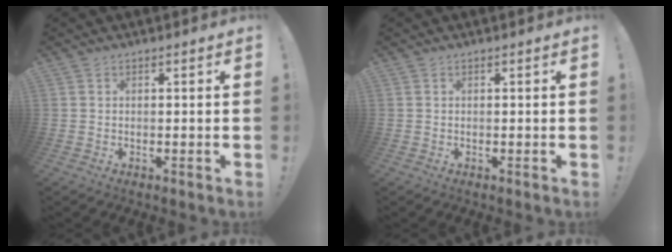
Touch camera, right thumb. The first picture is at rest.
{"total": 0.0}